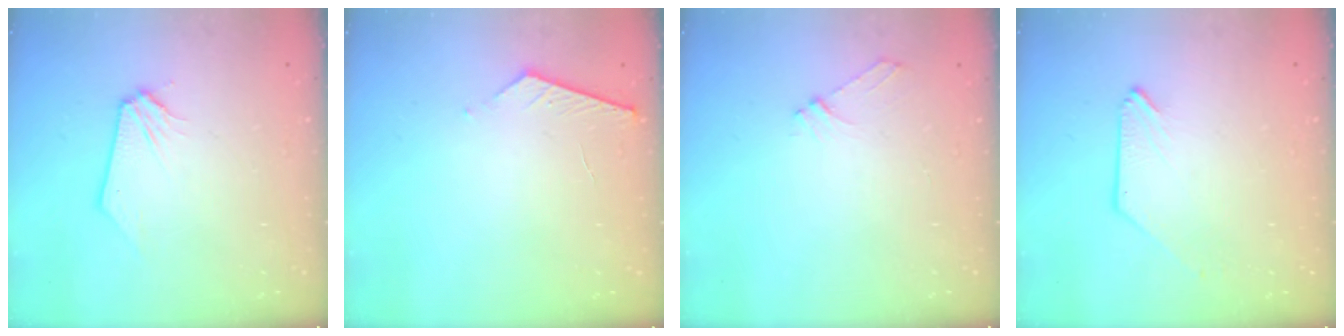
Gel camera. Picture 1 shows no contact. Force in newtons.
{"total": 4.1, "press": 4.1, "slide": 0.4}
{"total": 4.2, "press": 4.2, "slide": 0.4}
{"total": 0.0}